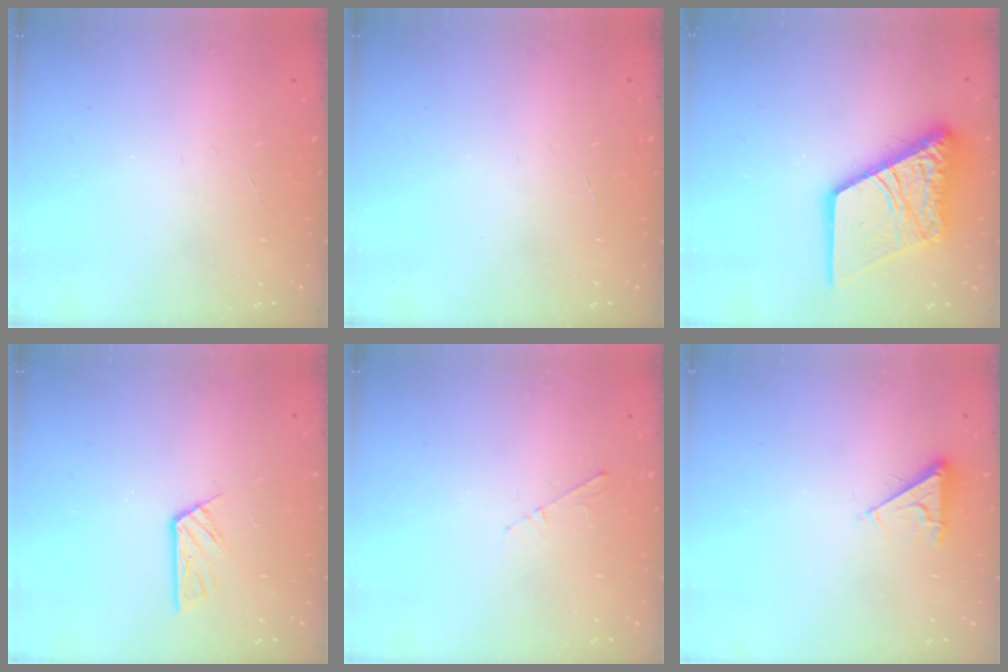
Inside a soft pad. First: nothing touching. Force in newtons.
{"total": 0.0}
{"total": 17.5, "press": 17.4, "slide": 2.0}
{"total": 4.7, "press": 4.7, "slide": 0.2}
{"total": 2.8, "press": 2.8, "slide": 0.4}
{"total": 4.5, "press": 4.5, "slide": 0.7}